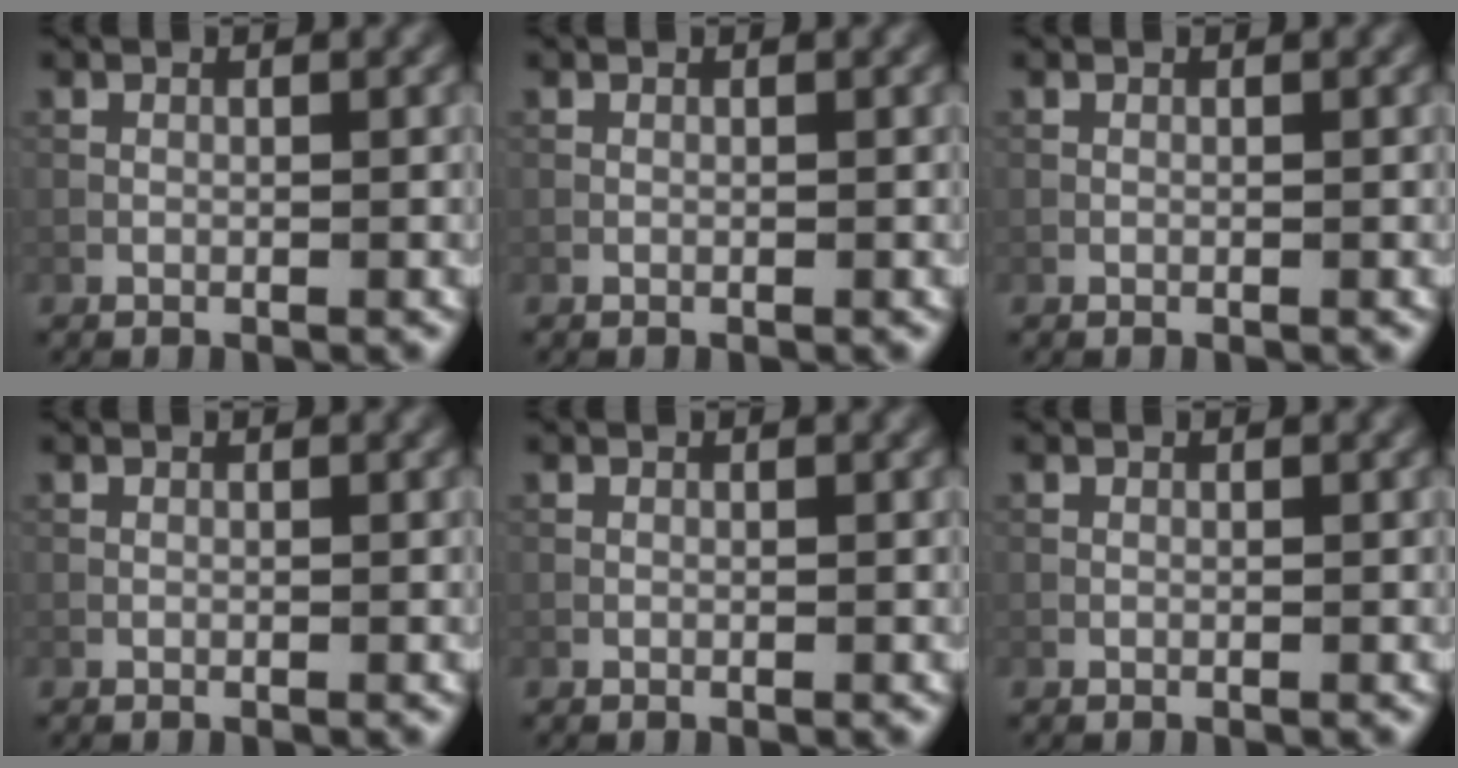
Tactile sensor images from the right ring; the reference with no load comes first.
{"total": 0.0}
{"total": 0.0}
{"total": 0.0}
{"total": 0.0}
{"total": 0.0}